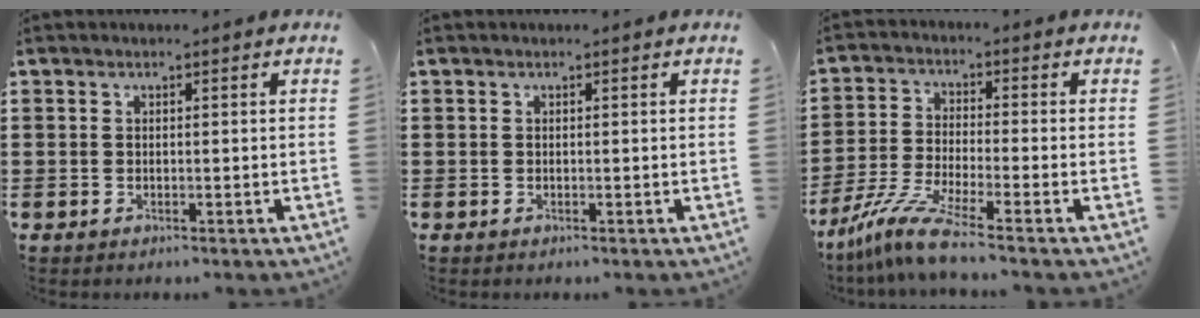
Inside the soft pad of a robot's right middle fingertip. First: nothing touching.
{"total": 0.0}
{"total": 7.3, "force": [-5.8, 0.1, 4.5], "torque": [-0.113, -0.022, -0.117]}